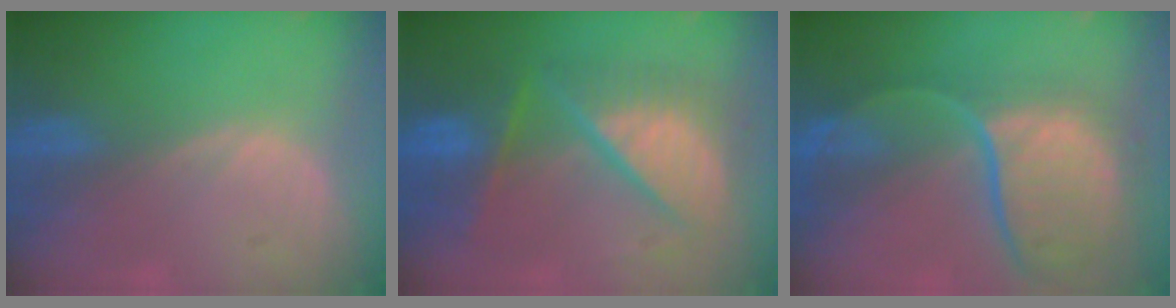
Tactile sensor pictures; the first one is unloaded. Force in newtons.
{"total": 10.4, "press": 10.3, "slide": 1.2}
{"total": 12.1, "press": 9.9, "slide": 6.9}